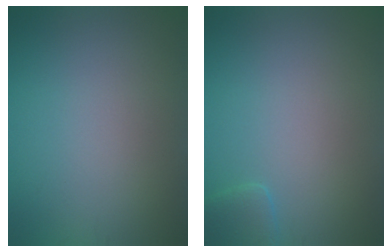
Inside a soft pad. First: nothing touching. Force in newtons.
{"total": 1.6, "press": 1.6, "slide": 0.1}